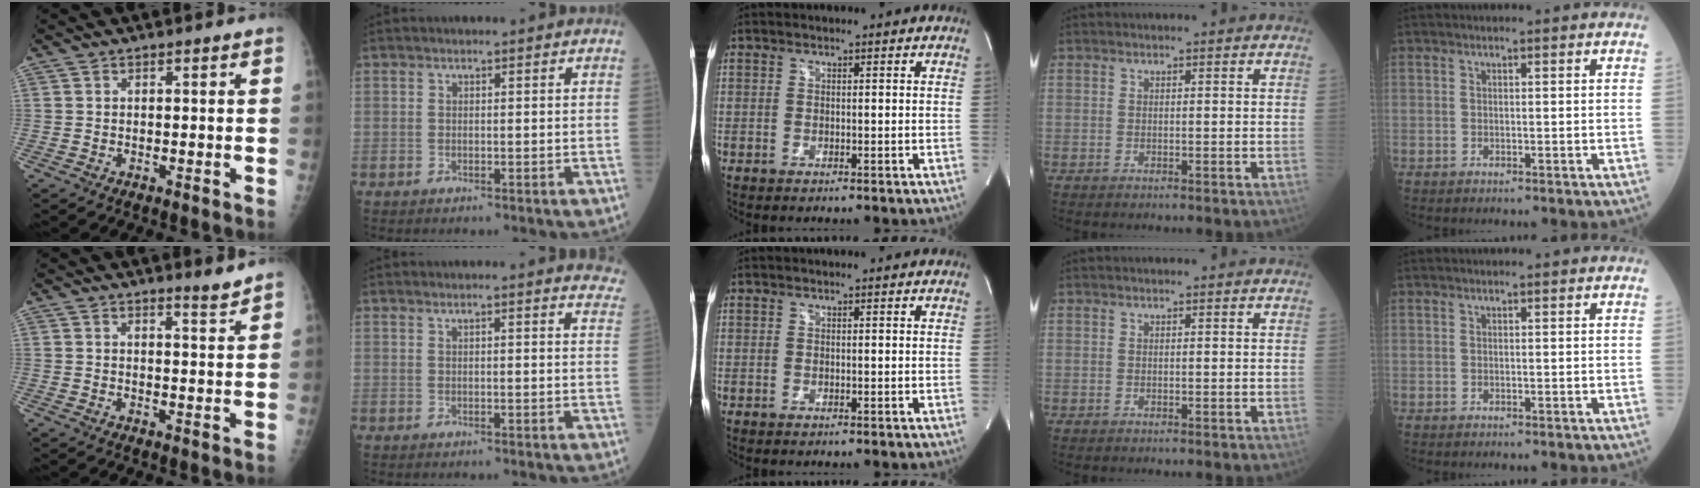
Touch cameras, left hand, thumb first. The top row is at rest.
{"thumb": {"total": 2.3, "force": [2.1, -0.2, 0.7], "torque": [-0.009, -0.026, 0.034]}, "index": {"total": 7.4, "force": [7.1, 0.6, 1.9], "torque": [0.000, -0.019, 0.050]}}